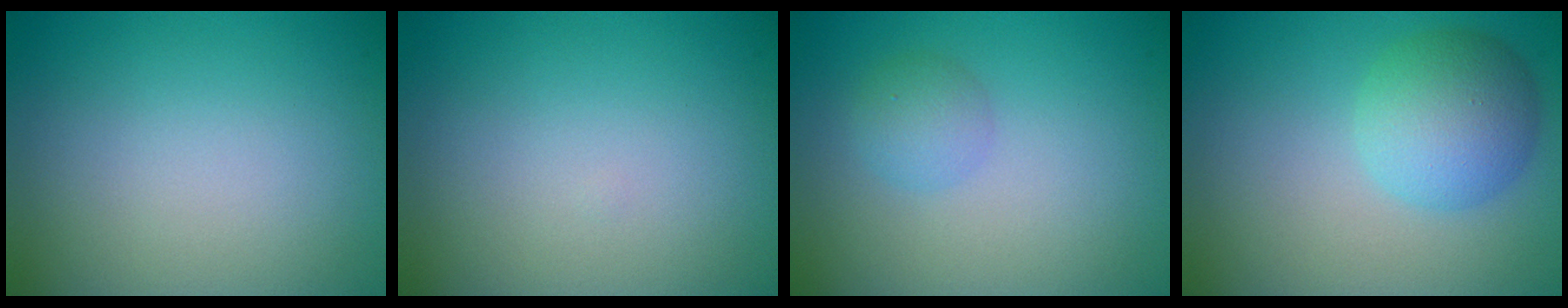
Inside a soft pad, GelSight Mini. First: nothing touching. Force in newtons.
{"total": 0.0}
{"total": 1.7, "press": 1.7, "slide": 0.0}
{"total": 4.7, "press": 4.7, "slide": 0.1}